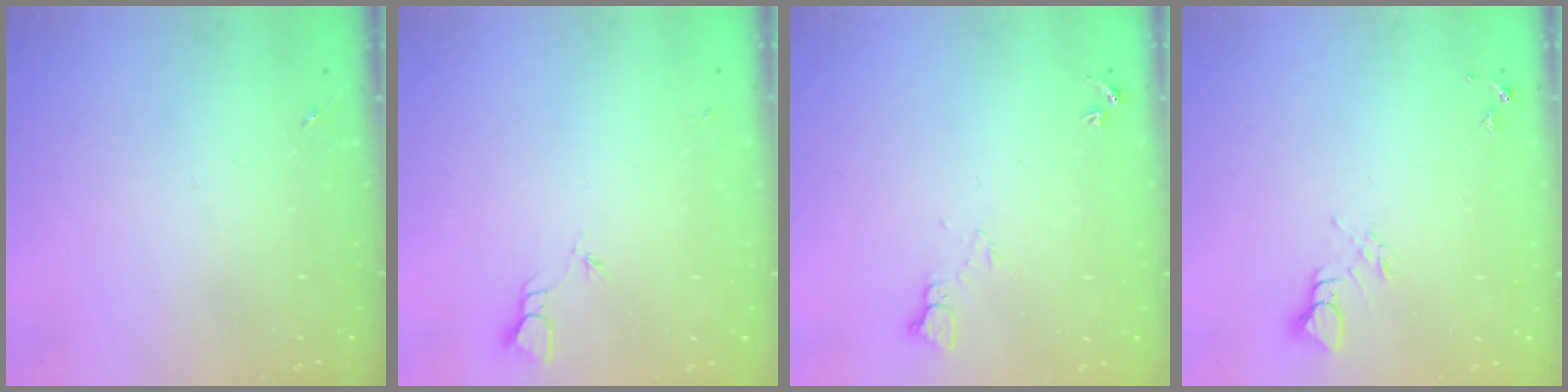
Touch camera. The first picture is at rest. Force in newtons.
{"total": 2.0, "press": 2.0, "slide": 0.1}
{"total": 4.4, "press": 4.3, "slide": 0.4}
{"total": 5.0, "press": 4.9, "slide": 0.5}